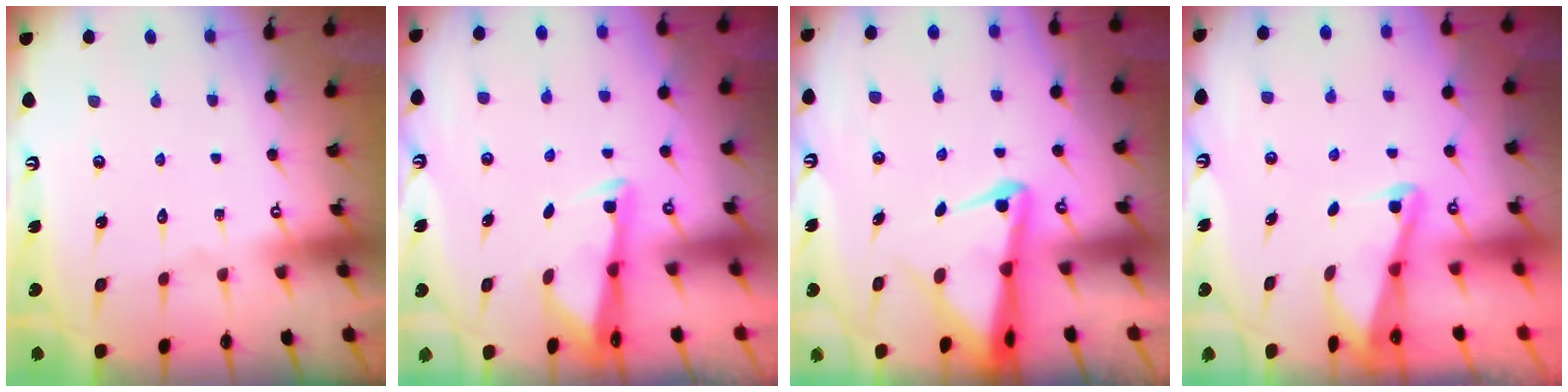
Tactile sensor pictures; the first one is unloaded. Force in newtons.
{"total": 2.8, "press": 2.7, "slide": 0.4}
{"total": 4.3, "press": 4.2, "slide": 0.5}
{"total": 2.0, "press": 2.0, "slide": 0.3}